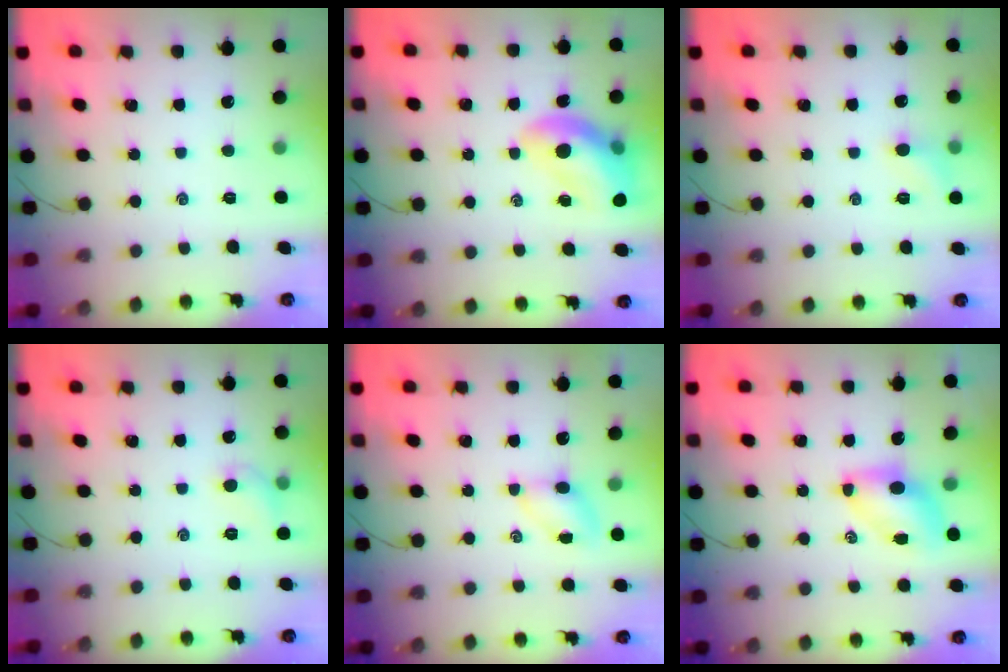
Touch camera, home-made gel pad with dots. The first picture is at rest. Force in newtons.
{"total": 12.6, "press": 12.1, "slide": 3.4}
{"total": 5.8, "press": 5.6, "slide": 1.6}
{"total": 6.0, "press": 5.8, "slide": 1.4}
{"total": 4.3, "press": 4.2, "slide": 1.1}
{"total": 7.1, "press": 7.0, "slide": 0.9}